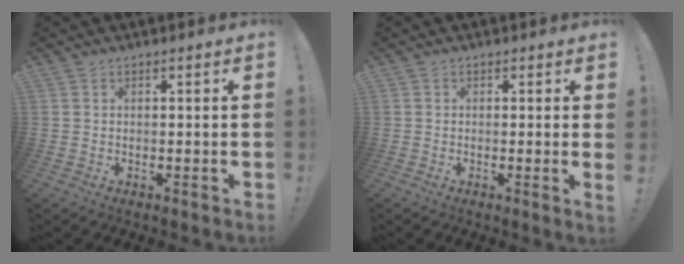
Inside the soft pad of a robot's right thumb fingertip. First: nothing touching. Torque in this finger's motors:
{"motor_torque": [0.36, 0.30, -0.32, 0.10, 0.06]}